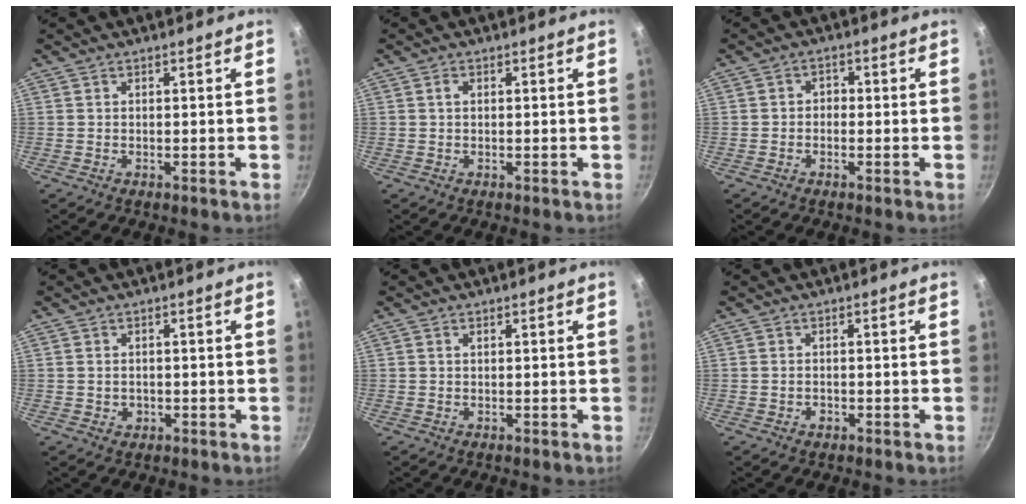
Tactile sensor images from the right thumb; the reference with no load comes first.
{"total": 1.0, "force": [0.2, 0.7, 0.6], "torque": [-0.010, 0.005, 0.002]}
{"total": 1.9, "force": [-0.7, 1.6, 0.9], "torque": [-0.006, 0.012, -0.018]}
{"total": 1.8, "force": [-0.2, 1.6, 0.9], "torque": [-0.012, 0.002, -0.002]}
{"total": 0.6, "force": [0.3, 0.3, 0.4], "torque": [-0.007, 0.002, 0.005]}
{"total": 1.3, "force": [-0.5, 1.0, 0.7], "torque": [-0.011, 0.002, -0.007]}